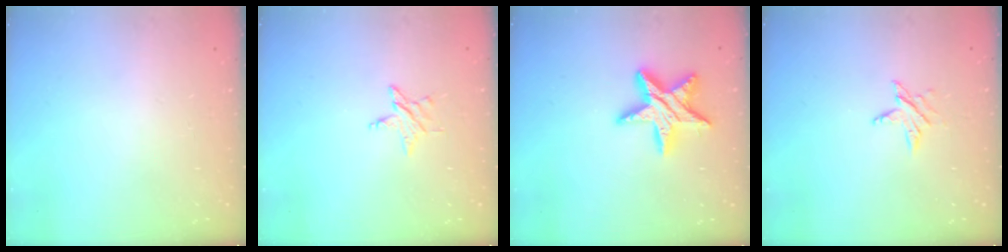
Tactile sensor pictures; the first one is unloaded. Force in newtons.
{"total": 2.8, "press": 2.7, "slide": 0.3}
{"total": 13.9, "press": 13.9, "slide": 0.9}
{"total": 3.9, "press": 3.9, "slide": 0.5}